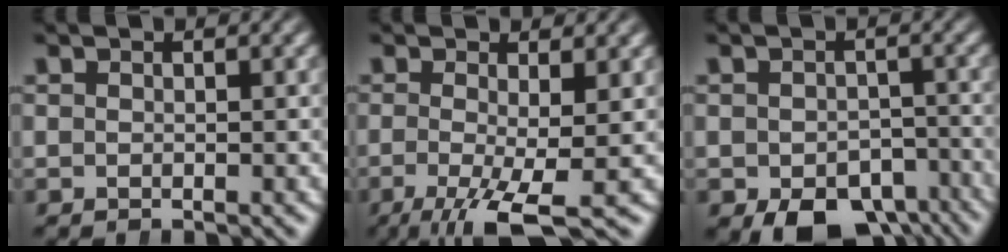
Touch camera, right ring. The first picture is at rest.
{"total": 4.9, "force": [-2.5, 1.3, 4.0], "torque": [-0.085, -0.038, -0.027]}
{"total": 7.4, "force": [-5.4, 3.8, 3.2], "torque": [-0.032, -0.034, -0.071]}